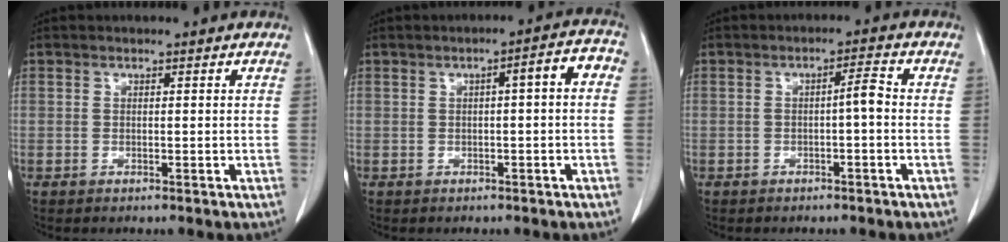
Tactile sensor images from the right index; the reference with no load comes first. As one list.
[{"total": 4.1, "force": [0.1, 0.6, 4.1], "torque": [-0.050, 0.018, -0.003]}, {"total": 2.7, "force": [-0.6, 0.2, 2.6], "torque": [-0.040, 0.007, -0.010]}]